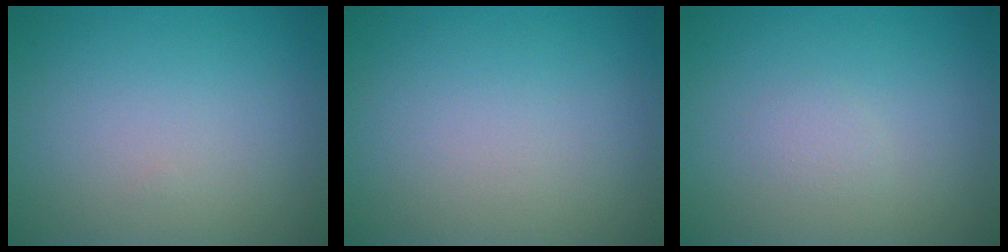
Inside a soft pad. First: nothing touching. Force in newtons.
{"total": 0.0}
{"total": 0.8, "press": 0.8, "slide": 0.1}